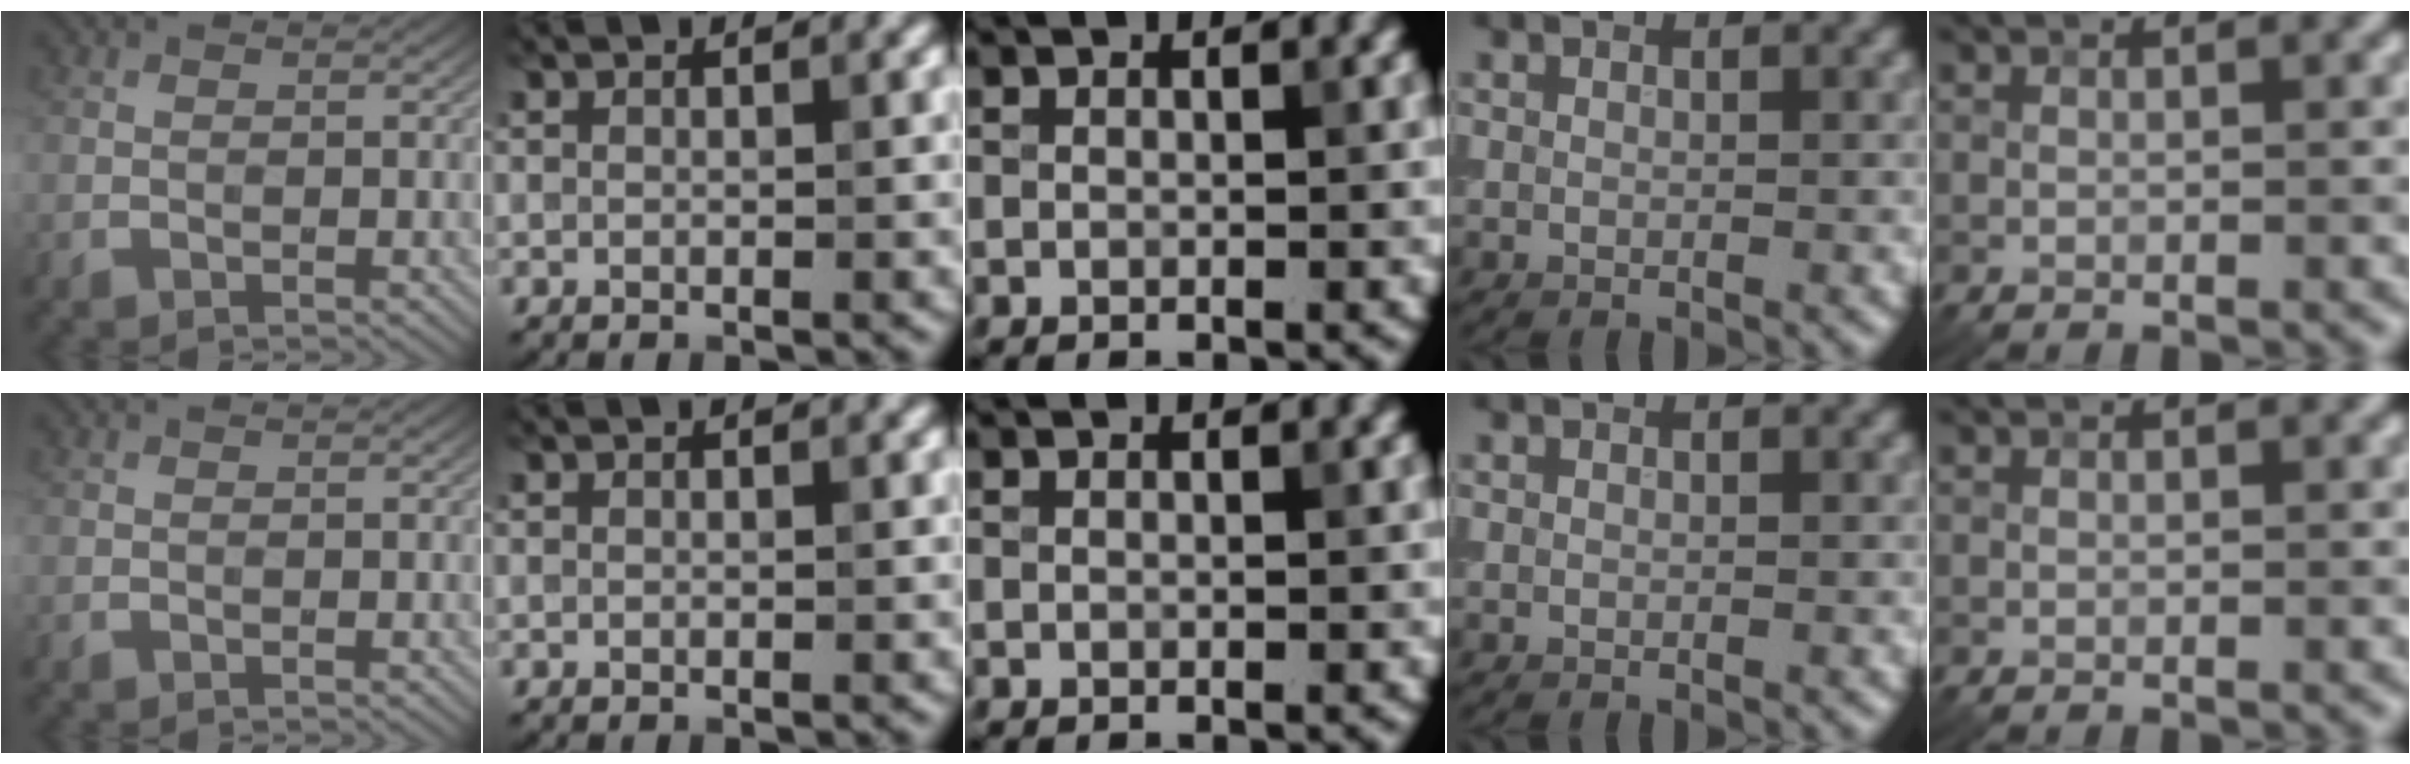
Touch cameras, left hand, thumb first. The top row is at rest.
{}